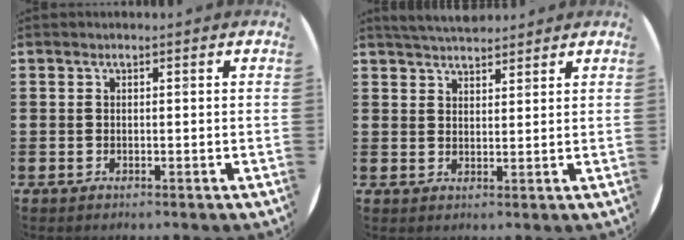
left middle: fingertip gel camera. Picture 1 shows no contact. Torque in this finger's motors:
{"motor_torque": [0.84, -0.82, 0.06, 0.00]}